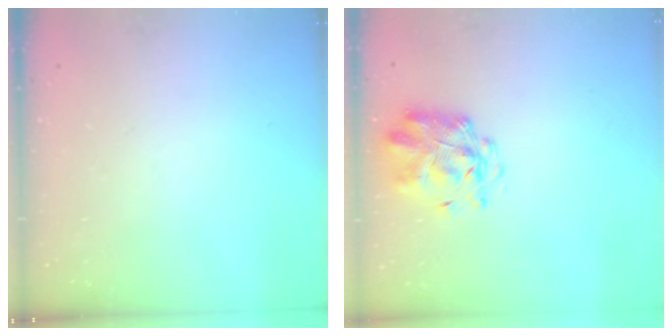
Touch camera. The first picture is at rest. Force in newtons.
{"total": 2.7, "press": 2.6, "slide": 0.7}